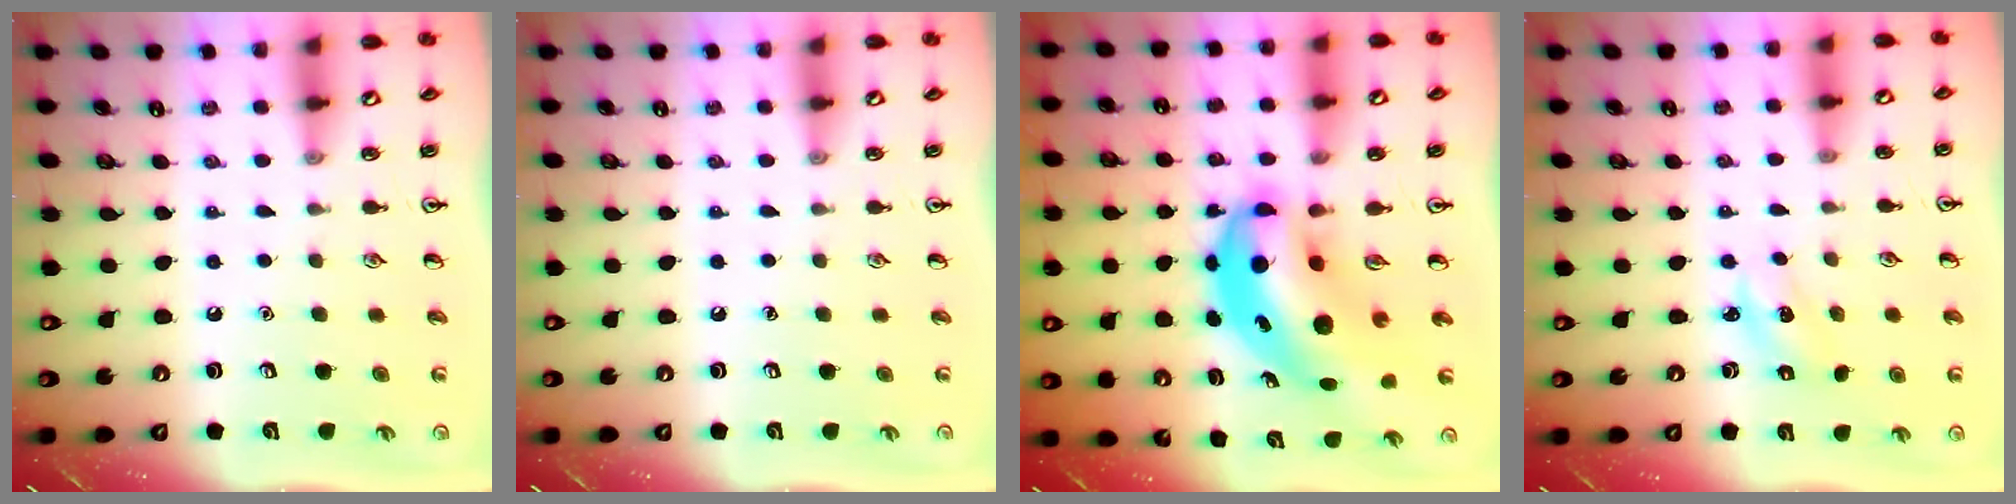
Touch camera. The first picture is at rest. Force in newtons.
{"total": 0.0}
{"total": 10.4, "press": 9.9, "slide": 3.1}
{"total": 2.2, "press": 2.1, "slide": 0.4}